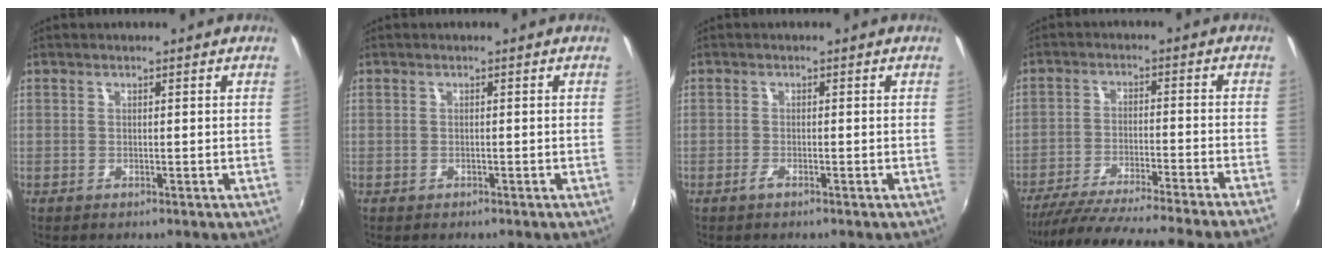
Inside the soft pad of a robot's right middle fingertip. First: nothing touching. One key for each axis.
{"total": 0.6, "fx": -0.4, "fy": 0.4, "fz": 0.1, "tx": -0.004, "ty": -0.002, "tz": -0.006}
{"total": 1.2, "fx": -0.9, "fy": 0.3, "fz": 0.8, "tx": -0.020, "ty": -0.002, "tz": -0.020}
{"total": 22.7, "fx": -20.5, "fy": -2.1, "fz": 9.6, "tx": -0.166, "ty": -0.048, "tz": -0.308}